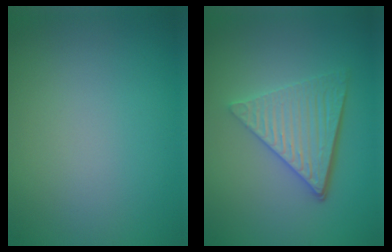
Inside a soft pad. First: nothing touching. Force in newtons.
{"total": 5.7, "press": 3.9, "slide": 4.1}